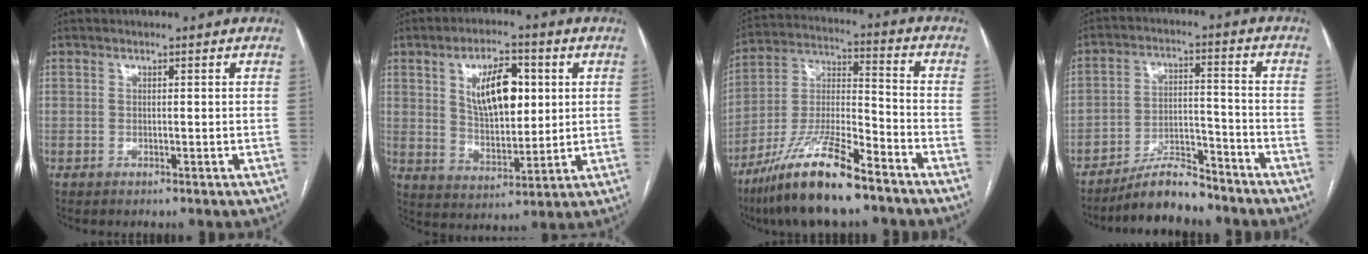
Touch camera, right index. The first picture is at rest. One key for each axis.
{"total": 10.7, "fx": 3.2, "fy": 4.8, "fz": 9.0, "tx": -0.154, "ty": 0.010, "tz": 0.060}
{"total": 15.8, "fx": -11.2, "fy": 2.3, "fz": 10.9, "tx": -0.222, "ty": -0.016, "tz": -0.204}
{"total": 8.5, "fx": -7.7, "fy": 1.9, "fz": 3.2, "tx": -0.052, "ty": 0.007, "tz": -0.134}